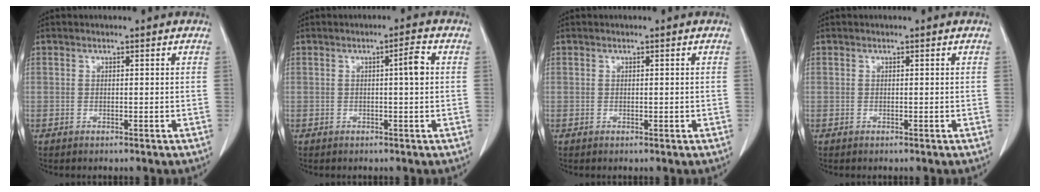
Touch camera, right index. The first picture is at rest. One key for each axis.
{"total": 2.7, "fx": 0.4, "fy": 0.0, "fz": 2.7, "tx": -0.042, "ty": 0.003, "tz": 0.006}
{"total": 0.0}
{"total": 0.0}